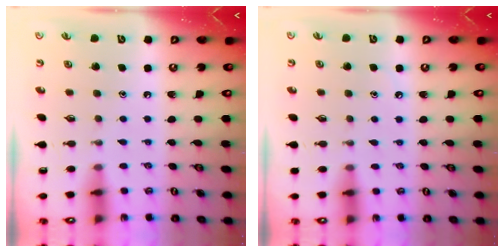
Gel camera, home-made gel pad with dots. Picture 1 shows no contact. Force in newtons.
{"total": 4.4, "press": 4.3, "slide": 0.7}